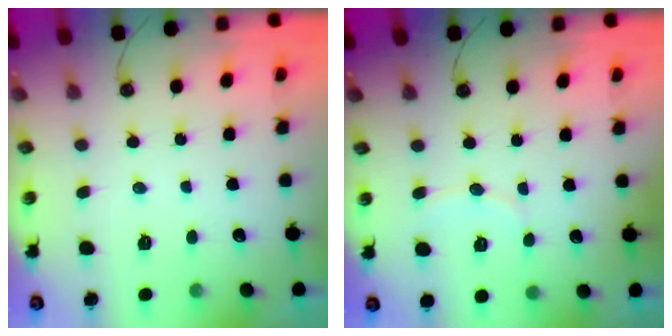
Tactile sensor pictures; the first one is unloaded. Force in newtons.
{"total": 5.1, "press": 5.1, "slide": 0.4}